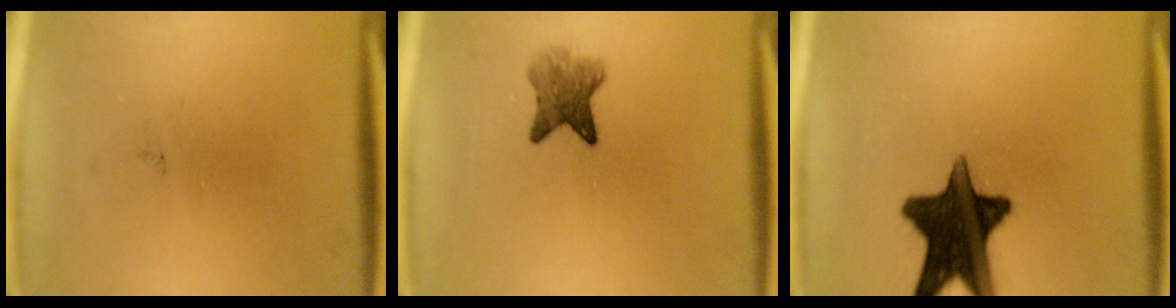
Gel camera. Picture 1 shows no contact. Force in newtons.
{"total": 4.4}
{"total": 15.3}